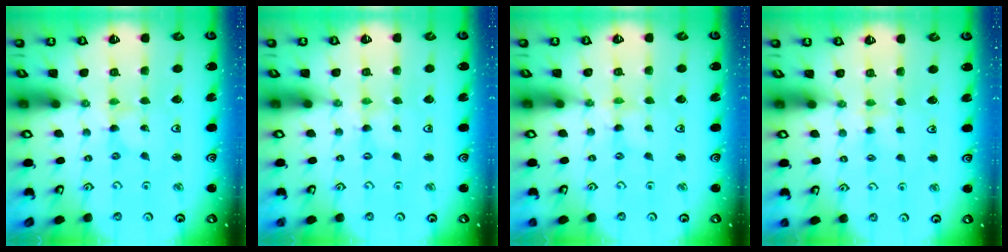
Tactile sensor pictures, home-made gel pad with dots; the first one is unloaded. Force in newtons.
{"total": 0.0}
{"total": 0.0}
{"total": 2.9, "press": 2.8, "slide": 0.6}